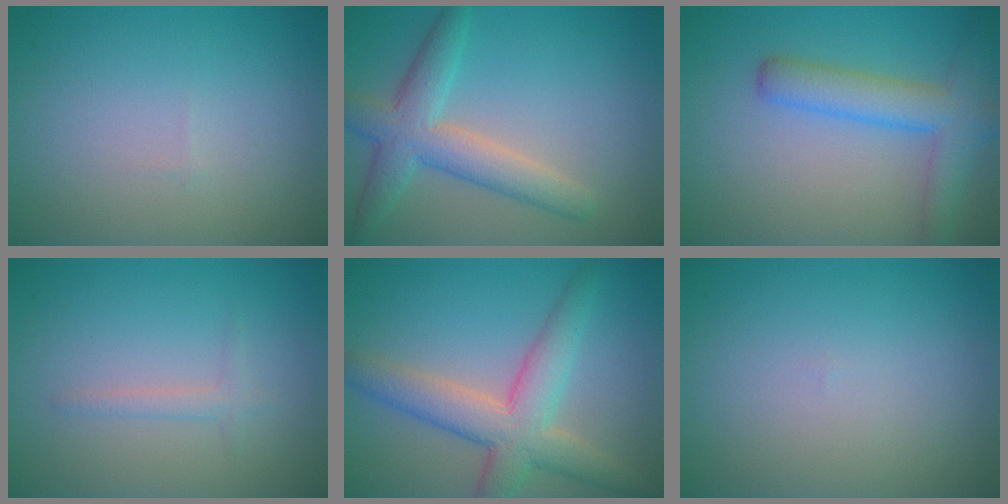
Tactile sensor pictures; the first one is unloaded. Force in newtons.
{"total": 5.1, "press": 5.1, "slide": 0.1}
{"total": 4.8, "press": 4.8, "slide": 0.1}
{"total": 1.2, "press": 1.2, "slide": 0.0}
{"total": 6.1, "press": 6.1, "slide": 0.4}
{"total": 0.0}